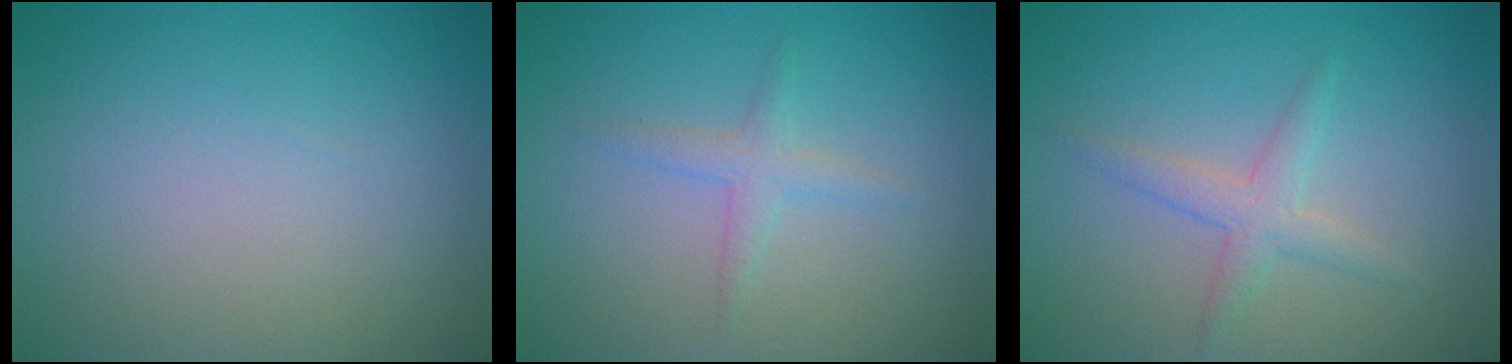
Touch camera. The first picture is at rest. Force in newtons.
{"total": 1.7, "press": 1.7, "slide": 0.1}
{"total": 2.2, "press": 2.2, "slide": 0.0}